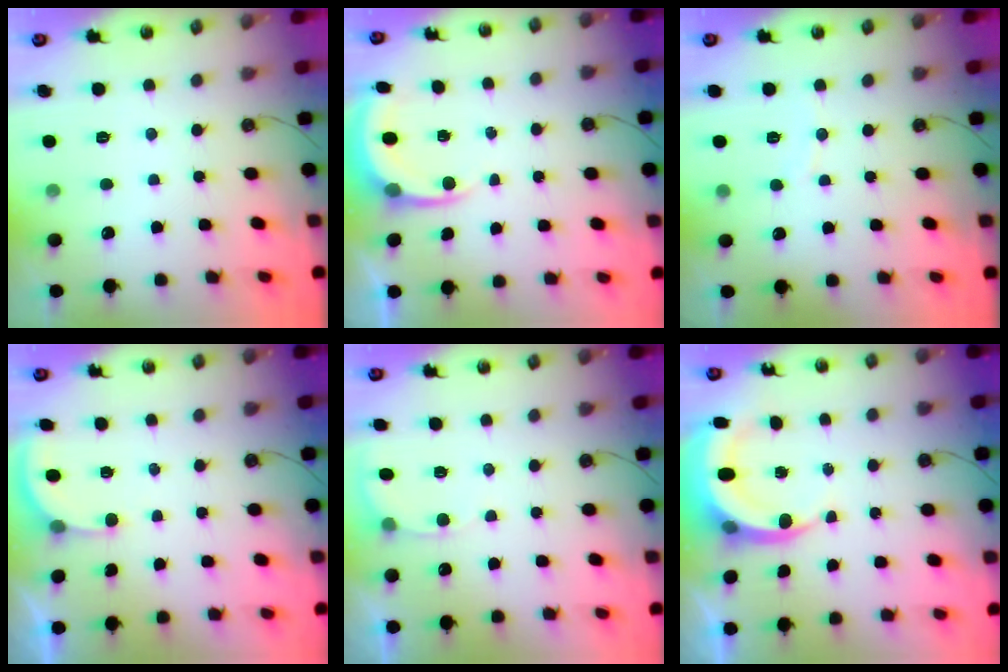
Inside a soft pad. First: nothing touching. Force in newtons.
{"total": 5.8, "press": 5.8, "slide": 0.3}
{"total": 4.1, "press": 4.1, "slide": 0.5}
{"total": 2.4, "press": 2.4, "slide": 0.3}
{"total": 4.5, "press": 4.4, "slide": 1.0}
{"total": 7.0, "press": 6.9, "slide": 0.9}